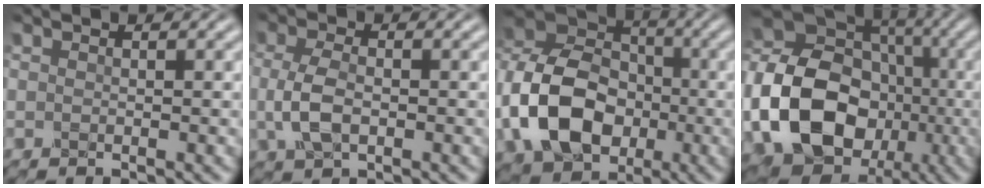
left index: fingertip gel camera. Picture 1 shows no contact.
{"total": 3.2, "force": [-0.6, 1.5, 2.8], "torque": [-0.075, 0.001, -0.010]}
{"total": 11.6, "force": [-3.0, 8.3, 7.6], "torque": [-0.164, 0.007, -0.068]}
{"total": 14.7, "force": [-3.3, 11.2, 8.9], "torque": [-0.203, -0.010, -0.055]}